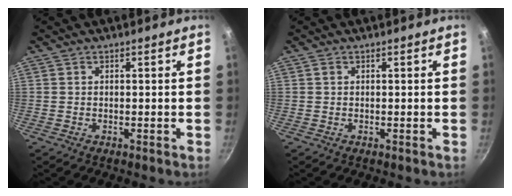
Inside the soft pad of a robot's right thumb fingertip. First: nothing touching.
{"total": 0.5, "force": [0.1, 0.4, 0.3], "torque": [-0.005, 0.002, 0.001]}